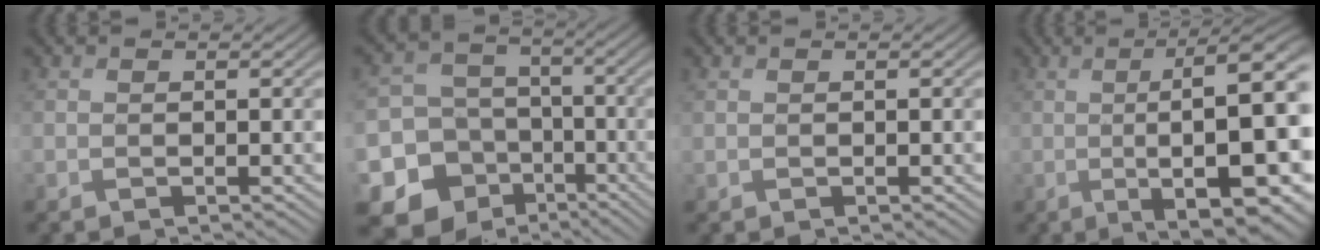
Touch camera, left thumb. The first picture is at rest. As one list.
[{"total": 16.0, "force": [-7.4, 13.7, 3.7], "torque": [-0.135, -0.038, -0.117]}, {"total": 0.0}, {"total": 15.5, "force": [-0.8, 4.4, 14.8], "torque": [-0.199, 0.000, -0.005]}]